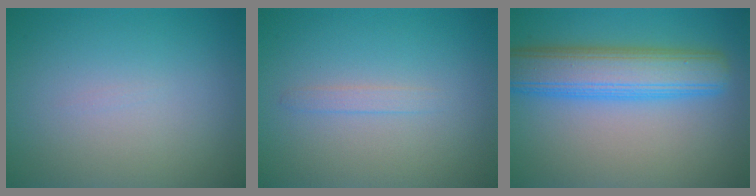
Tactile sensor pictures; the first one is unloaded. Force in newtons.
{"total": 0.9, "press": 0.9, "slide": 0.1}
{"total": 7.3, "press": 7.3, "slide": 0.2}